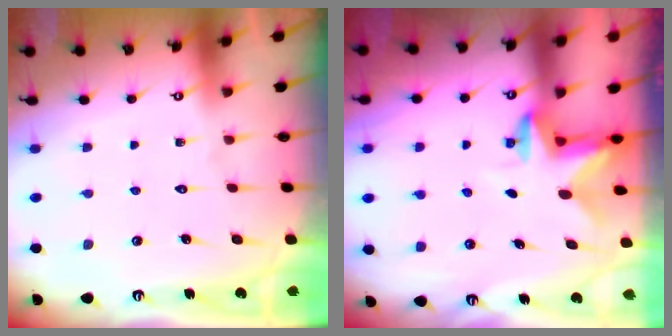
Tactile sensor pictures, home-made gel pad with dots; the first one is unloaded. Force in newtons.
{"total": 2.7, "press": 2.7, "slide": 0.5}